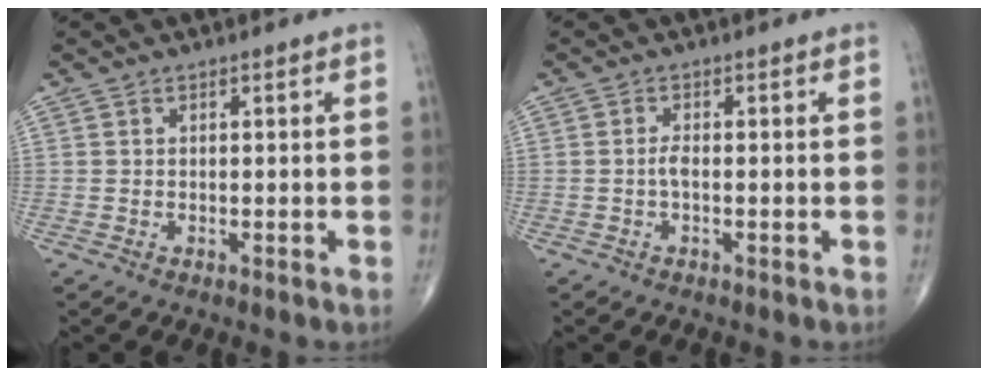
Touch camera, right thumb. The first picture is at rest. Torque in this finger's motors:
{"motor_torque": [0.28, 0.03, 0.22, -0.21, 0.00]}